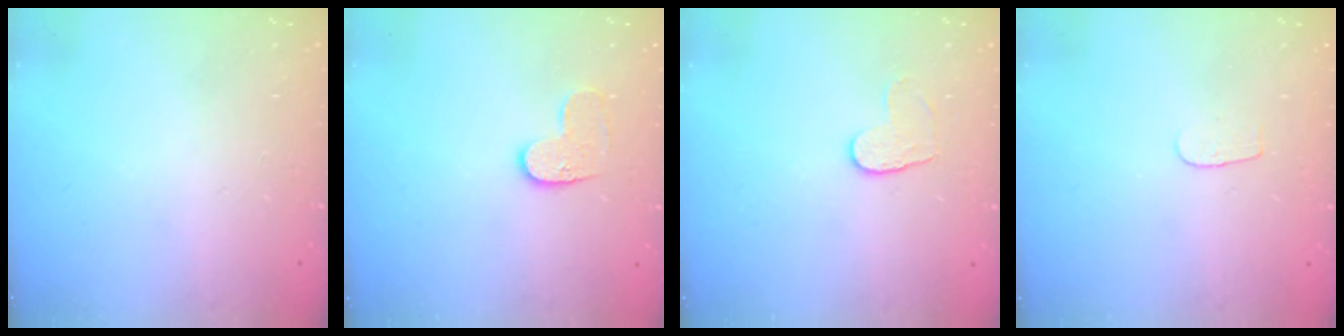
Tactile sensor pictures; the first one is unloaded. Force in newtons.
{"total": 6.8, "press": 6.8, "slide": 0.1}
{"total": 5.8, "press": 5.7, "slide": 0.5}
{"total": 3.1, "press": 3.1, "slide": 0.2}